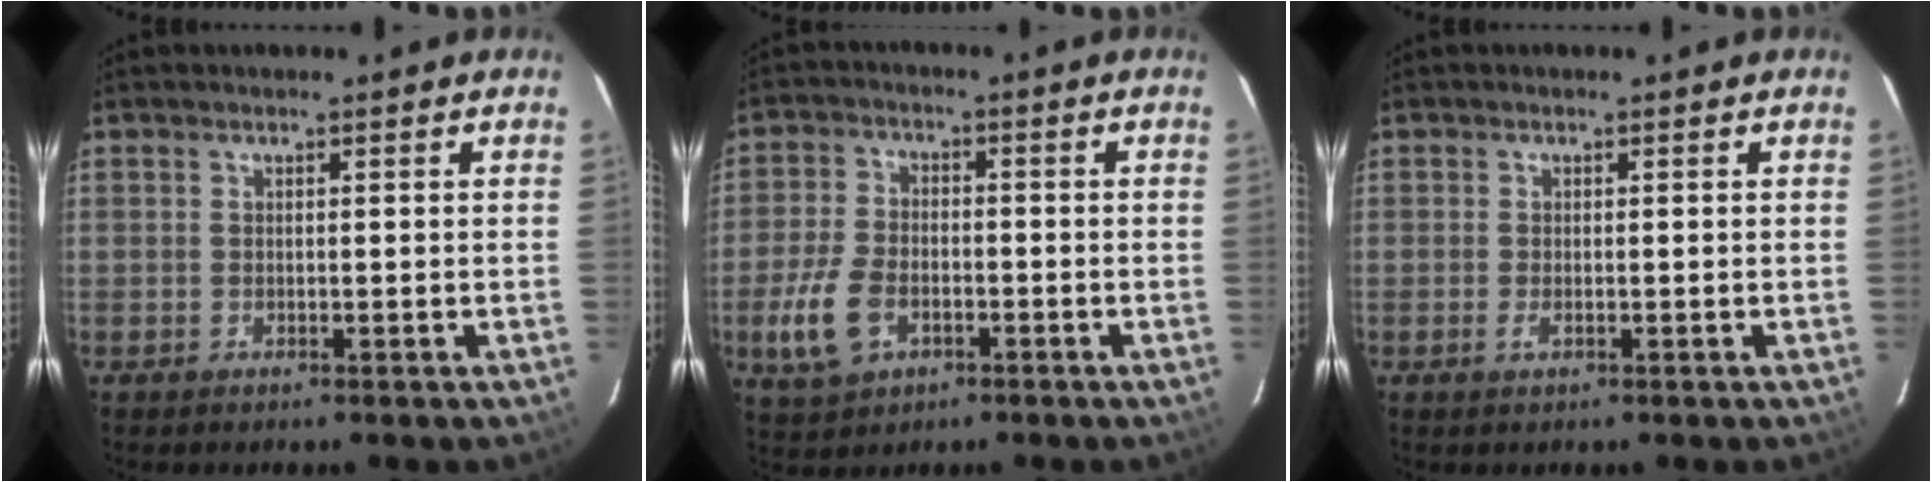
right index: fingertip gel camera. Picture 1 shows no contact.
{"total": 8.5, "force": [-3.8, 5.5, 5.3], "torque": [-0.135, -0.003, -0.067]}
{"total": 1.3, "force": [-0.5, 0.4, 1.1], "torque": [-0.024, -0.002, -0.008]}